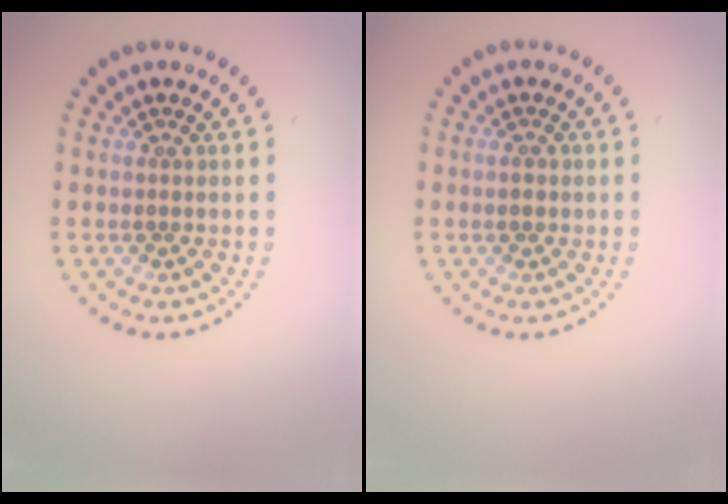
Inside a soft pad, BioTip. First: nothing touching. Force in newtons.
{"total": 1.1, "press": 1.1, "slide": 0.2}